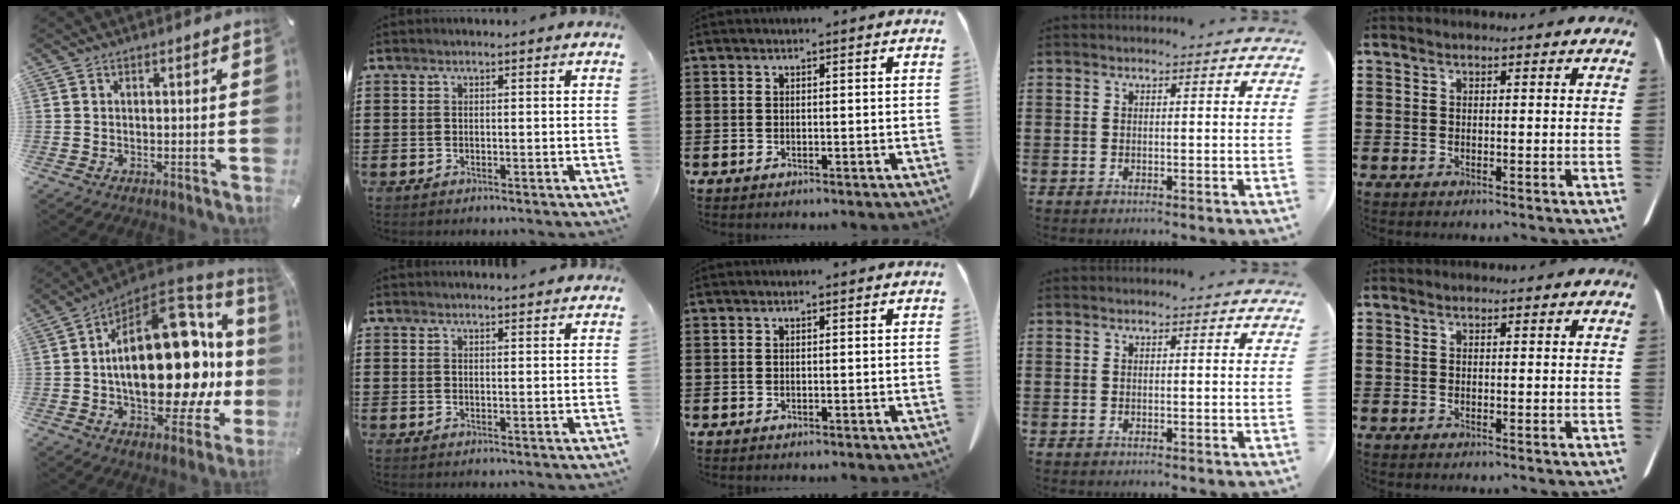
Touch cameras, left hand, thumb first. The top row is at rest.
{"thumb": {"total": 32.6, "force": [0.7, 16.8, 27.9], "torque": [-0.445, -0.019, 0.025]}, "index": {"total": 1.9, "force": [1.9, -0.2, 0.2], "torque": [-0.008, -0.002, 0.038]}}